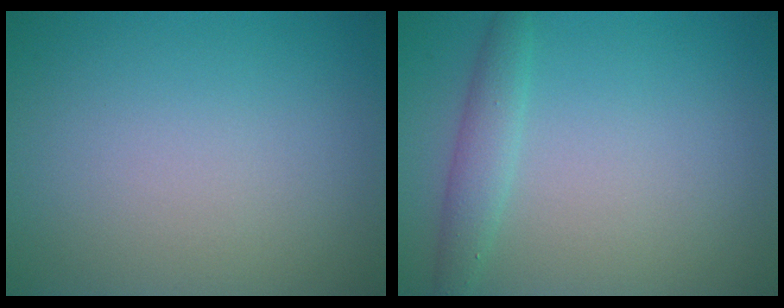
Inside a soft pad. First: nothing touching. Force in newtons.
{"total": 2.2, "press": 2.2, "slide": 0.0}